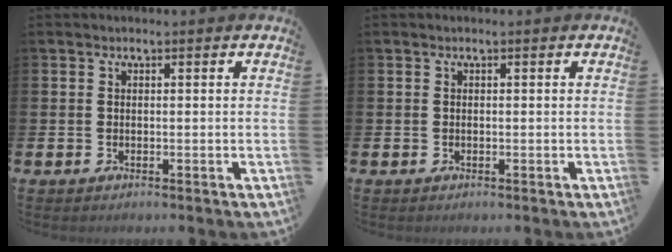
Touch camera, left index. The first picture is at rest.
{"total": 0.0}